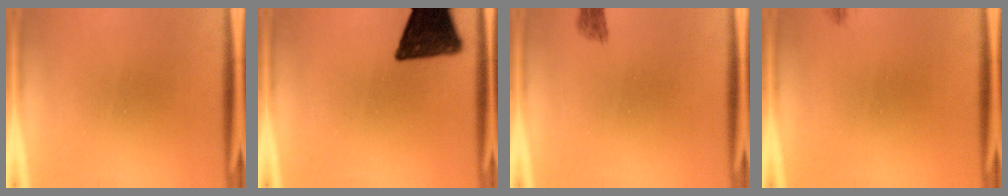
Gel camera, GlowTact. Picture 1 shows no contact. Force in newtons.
{"total": 15.0}
{"total": 1.6}
{"total": 0.7}